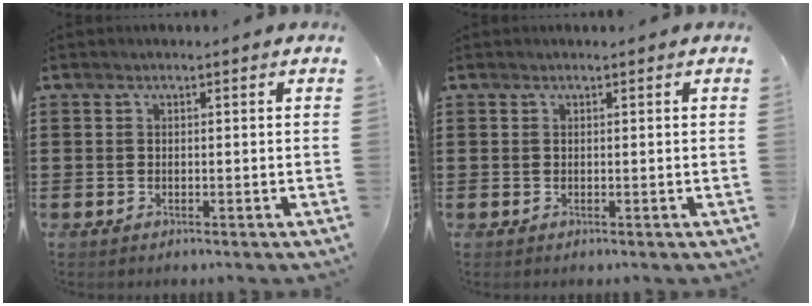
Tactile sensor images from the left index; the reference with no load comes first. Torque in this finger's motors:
{"motor_torque": [0.22, 0.03, 0.01, 0.01]}